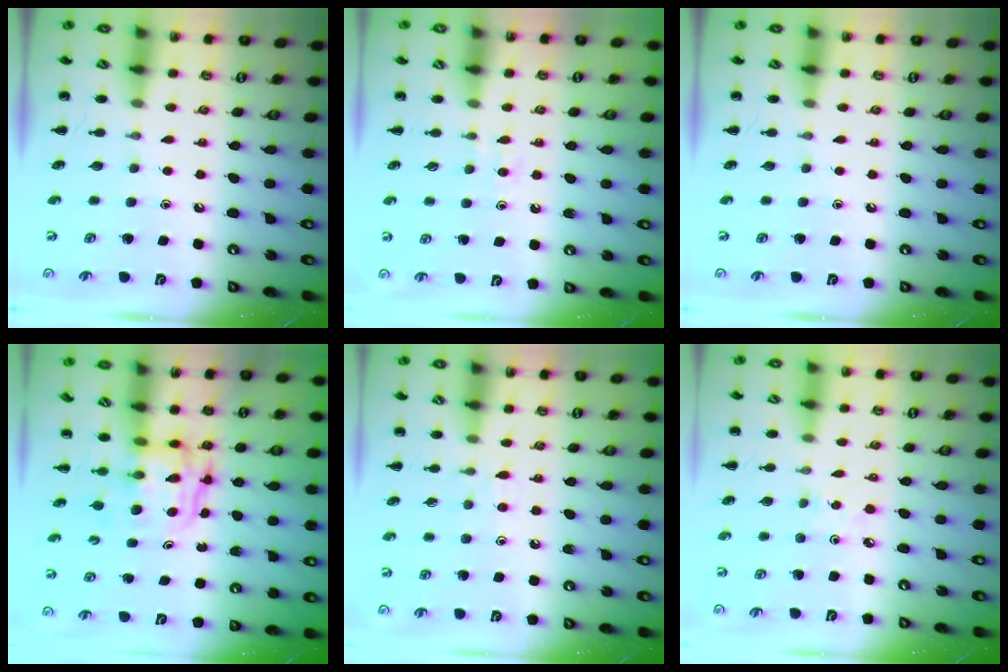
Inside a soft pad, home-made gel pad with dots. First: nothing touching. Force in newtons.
{"total": 2.6, "press": 2.5, "slide": 0.9}
{"total": 0.0}
{"total": 3.6, "press": 3.6, "slide": 0.4}
{"total": 5.8, "press": 5.6, "slide": 1.6}
{"total": 2.1, "press": 2.0, "slide": 0.7}